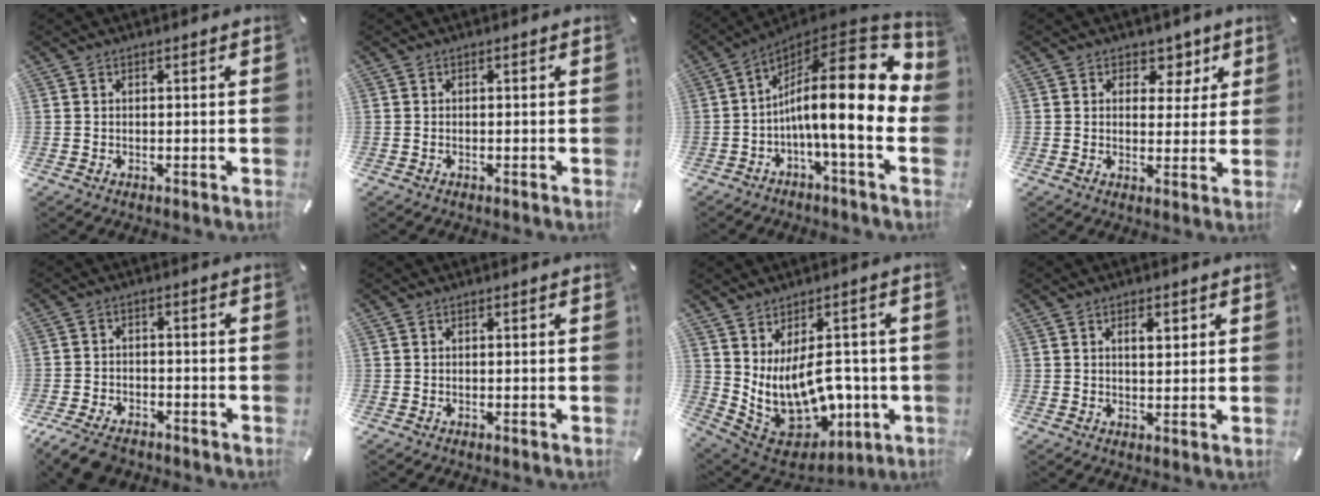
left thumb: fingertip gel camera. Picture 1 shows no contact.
{"total": 0.6, "force": [-0.3, 0.1, 0.5], "torque": [-0.011, -0.003, -0.005]}
{"total": 19.8, "force": [-0.1, 4.8, 19.2], "torque": [-0.323, -0.034, -0.015]}
{"total": 5.6, "force": [2.6, 4.6, 1.8], "torque": [0.001, -0.022, 0.036]}
{"total": 6.4, "force": [-5.1, 2.9, 2.5], "torque": [-0.058, 0.019, -0.098]}
{"total": 0.0}
{"total": 15.2, "force": [1.5, 10.3, 11.0], "torque": [-0.200, -0.039, 0.042]}
{"total": 3.4, "force": [1.3, 1.8, 2.6], "torque": [-0.032, -0.003, 0.014]}